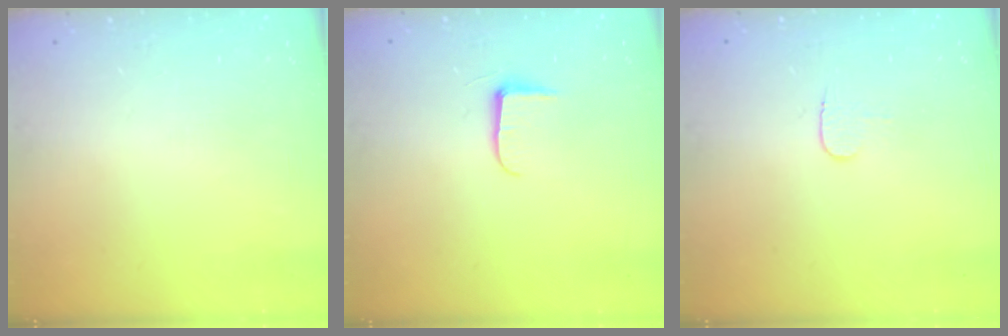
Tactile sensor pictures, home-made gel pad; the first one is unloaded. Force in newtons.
{"total": 5.8, "press": 5.8, "slide": 0.9}
{"total": 4.0, "press": 4.0, "slide": 0.4}